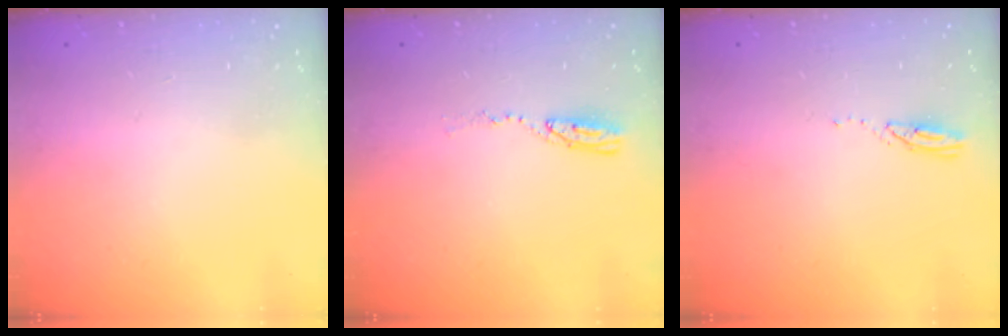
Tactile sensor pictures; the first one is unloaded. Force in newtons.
{"total": 4.8, "press": 4.7, "slide": 0.4}
{"total": 3.0, "press": 3.0, "slide": 0.1}